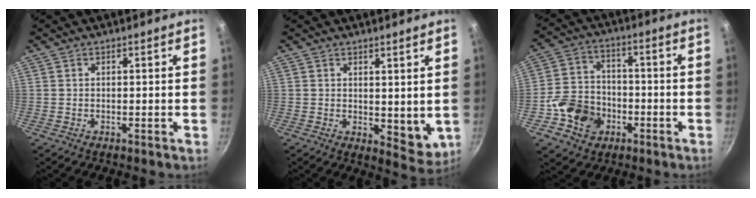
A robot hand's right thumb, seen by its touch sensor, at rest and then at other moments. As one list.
[{"total": 6.2, "force": [1.6, 3.5, 4.8], "torque": [-0.056, -0.023, 0.028]}, {"total": 11.4, "force": [-4.2, 9.3, 5.2], "torque": [-0.073, 0.036, -0.080]}]